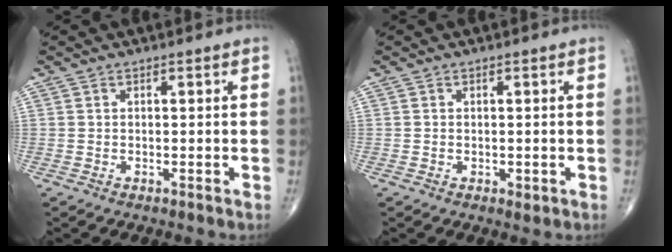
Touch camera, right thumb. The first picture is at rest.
{"total": 1.2, "force": [-0.2, 0.8, 0.9], "torque": [-0.012, -0.004, -0.001]}